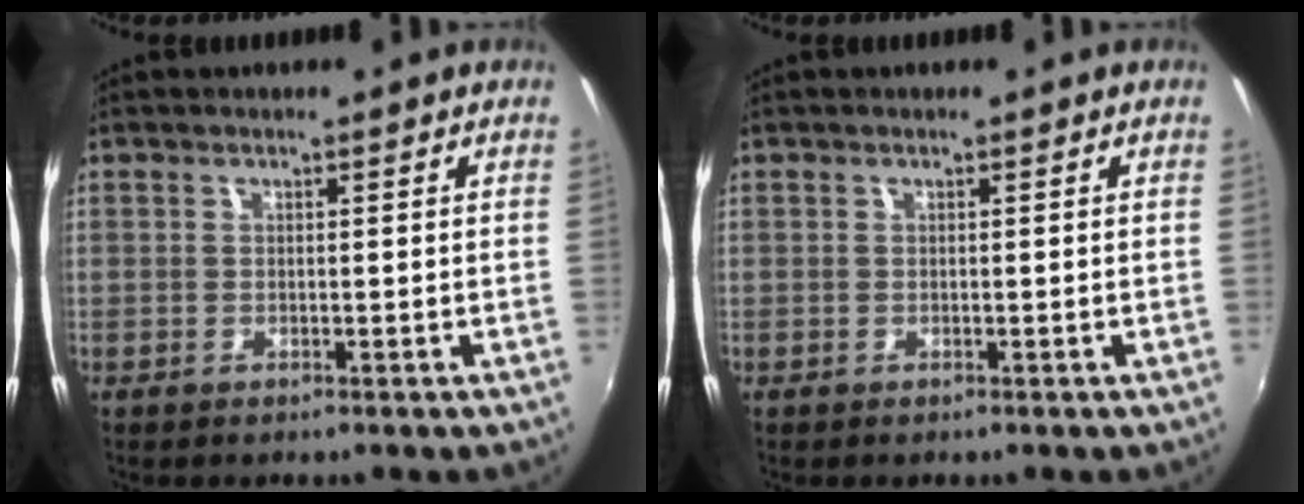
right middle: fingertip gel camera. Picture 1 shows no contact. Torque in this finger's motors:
{"motor_torque": [0.01, -0.01, 0.00, 0.00]}